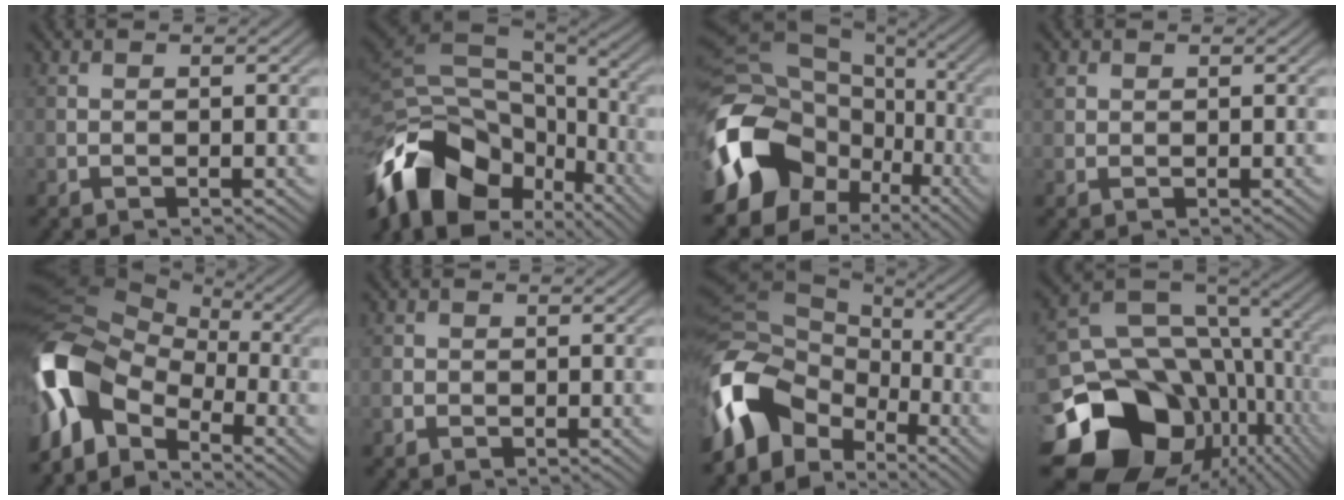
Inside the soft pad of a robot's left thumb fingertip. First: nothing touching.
{"total": 17.9, "force": [-8.8, 11.0, 11.0], "torque": [-0.258, -0.035, -0.133]}
{"total": 19.1, "force": [-5.5, 14.8, 10.8], "torque": [-0.261, -0.031, -0.084]}
{"total": 1.1, "force": [0.6, 0.9, 0.4], "torque": [-0.010, 0.002, 0.014]}
{"total": 13.5, "force": [-4.8, 8.5, 9.3], "torque": [-0.204, -0.004, -0.113]}
{"total": 1.2, "force": [-0.4, 1.1, 0.3], "torque": [-0.005, -0.004, -0.012]}
{"total": 14.6, "force": [-6.4, 9.6, 9.0], "torque": [-0.213, -0.022, -0.133]}
{"total": 22.1, "force": [-8.0, 17.2, 11.3], "torque": [-0.234, -0.044, -0.111]}